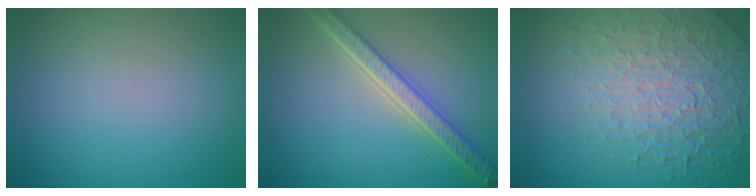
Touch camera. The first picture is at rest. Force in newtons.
{"total": 5.2, "press": 4.0, "slide": 3.3}
{"total": 8.3, "press": 6.0, "slide": 5.7}